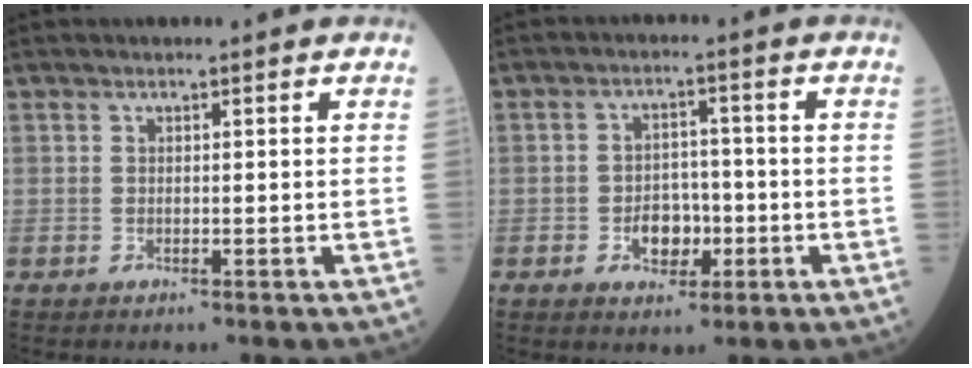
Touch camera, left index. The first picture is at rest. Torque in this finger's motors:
{"motor_torque": [0.07, 0.07, 0.10, 0.01]}